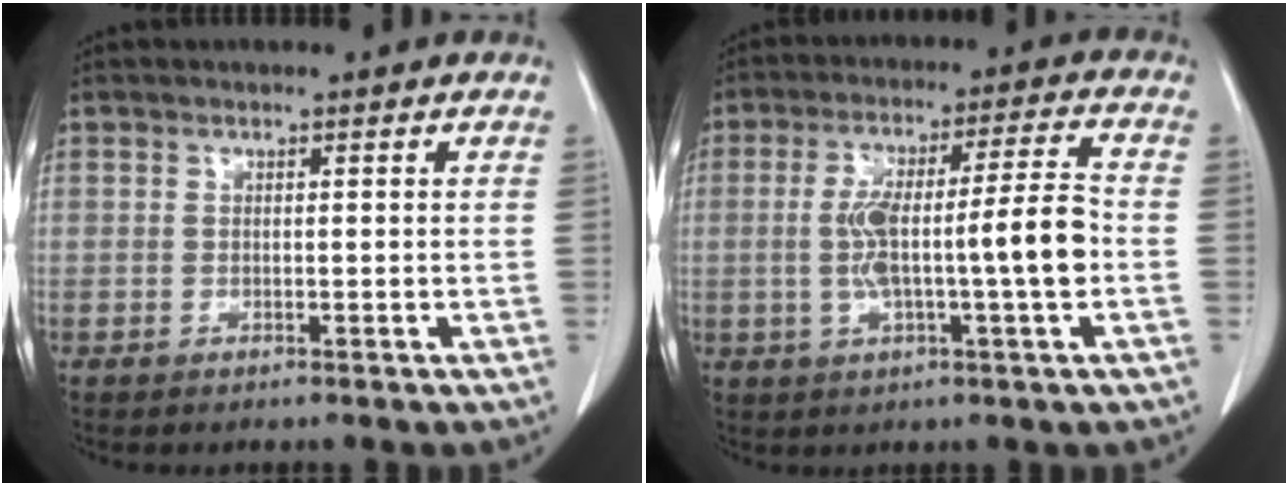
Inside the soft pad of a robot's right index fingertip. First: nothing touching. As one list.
[{"total": 11.9, "force": [-1.5, 0.7, 11.8], "torque": [-0.207, 0.018, -0.024]}]